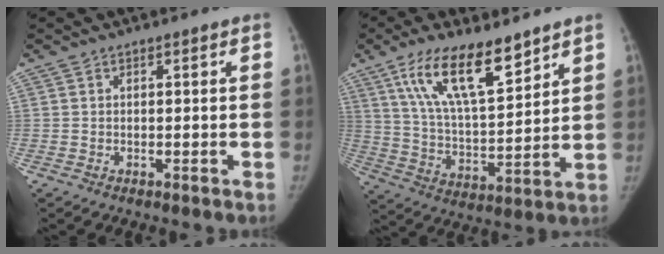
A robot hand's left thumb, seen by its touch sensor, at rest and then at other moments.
{"total": 16.0, "force": [10.1, 5.3, 11.2], "torque": [-0.176, -0.048, 0.195]}